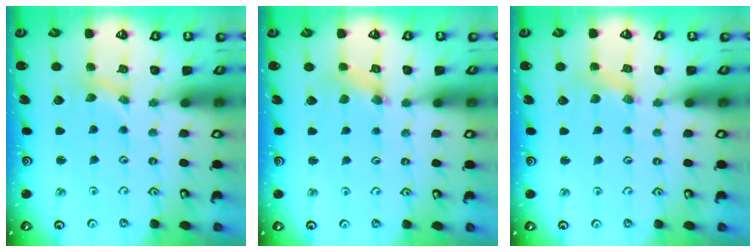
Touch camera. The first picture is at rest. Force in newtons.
{"total": 2.3, "press": 2.3, "slide": 0.4}
{"total": 1.6, "press": 1.6, "slide": 0.2}